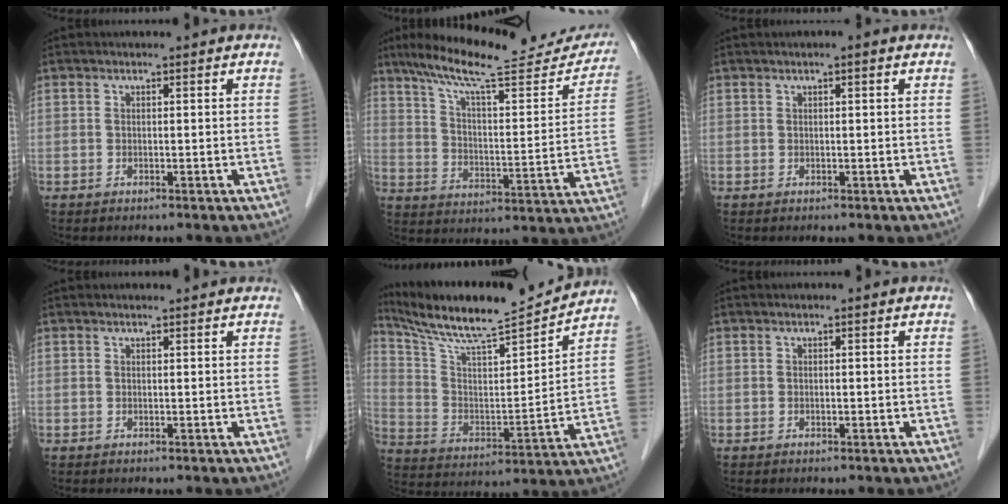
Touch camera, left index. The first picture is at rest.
{"total": 22.9, "force": [19.6, 4.1, 11.1], "torque": [-0.171, -0.002, 0.274]}
{"total": 1.0, "force": [0.5, 0.1, 0.9], "torque": [-0.016, 0.004, 0.004]}
{"total": 1.1, "force": [1.0, 0.2, 0.2], "torque": [-0.012, 0.008, 0.014]}
{"total": 19.3, "force": [17.7, 0.6, 7.6], "torque": [-0.143, -0.007, 0.293]}
{"total": 0.0}